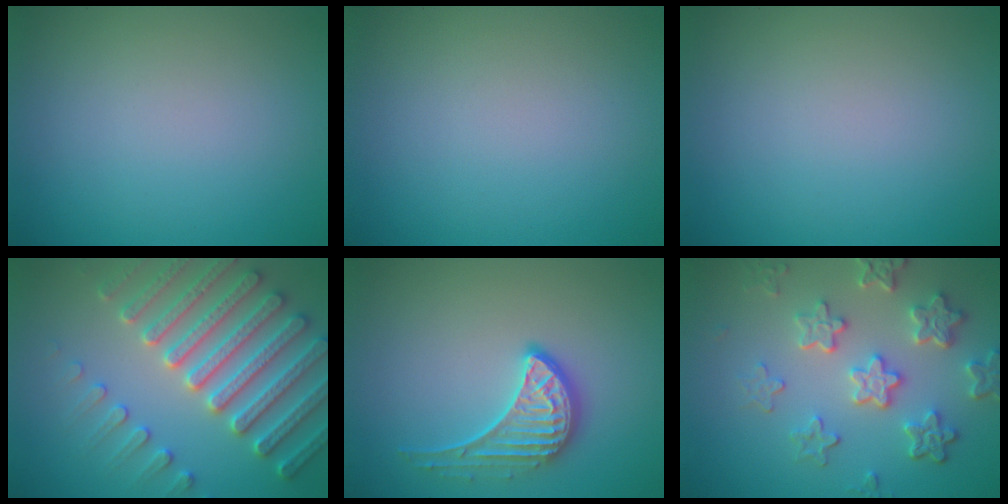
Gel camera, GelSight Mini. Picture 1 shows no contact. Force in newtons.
{"total": 0.0}
{"total": 0.0}
{"total": 7.6, "press": 7.3, "slide": 1.9}
{"total": 3.4, "press": 3.0, "slide": 1.7}
{"total": 5.7, "press": 4.3, "slide": 3.7}